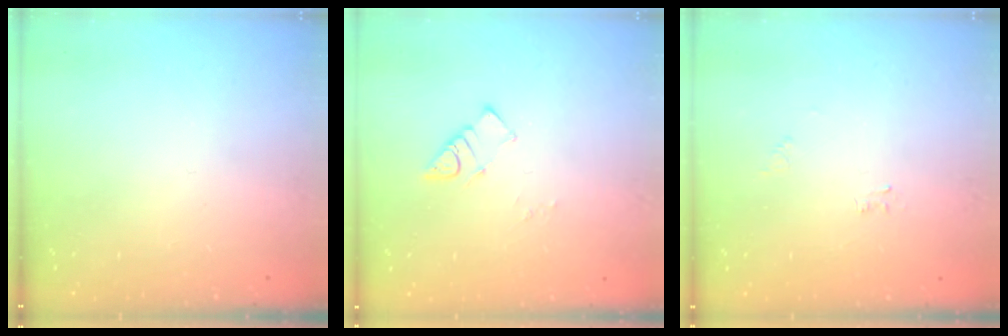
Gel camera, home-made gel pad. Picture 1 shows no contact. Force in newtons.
{"total": 4.4, "press": 4.3, "slide": 0.4}
{"total": 2.5, "press": 2.5, "slide": 0.3}